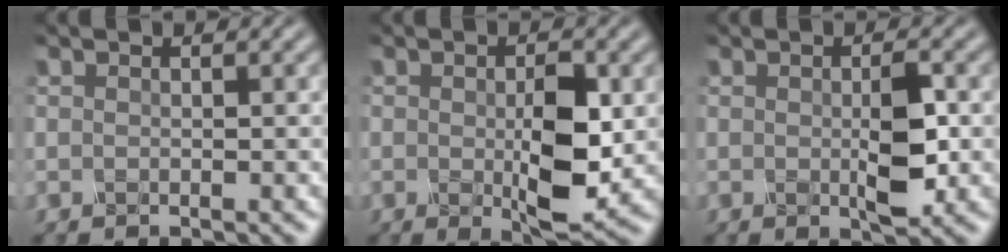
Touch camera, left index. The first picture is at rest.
{"total": 5.6, "force": [-0.5, 1.8, 5.3], "torque": [-0.106, -0.008, 0.001]}
{"total": 3.1, "force": [-0.3, 0.7, 3.0], "torque": [-0.072, -0.005, 0.001]}